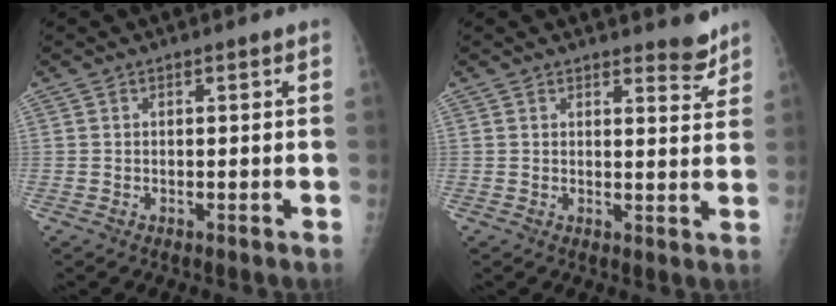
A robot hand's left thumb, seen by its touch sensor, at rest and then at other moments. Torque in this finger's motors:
{"motor_torque": [3.33, 1.68, 0.51, -0.17, 0.02]}